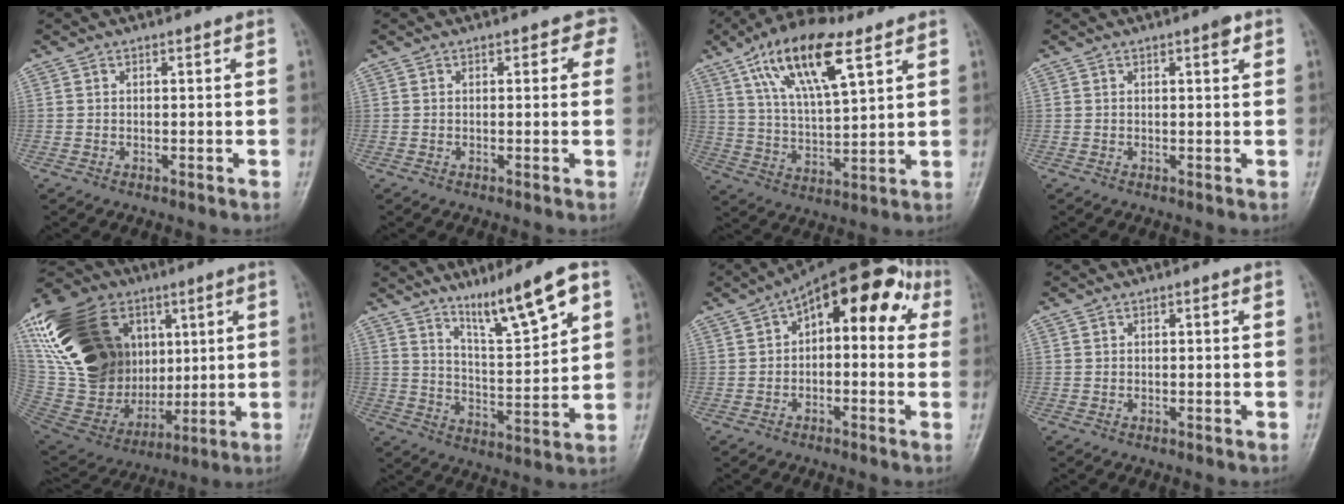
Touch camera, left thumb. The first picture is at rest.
{"total": 2.7, "force": [1.1, 1.8, 1.7], "torque": [0.012, 0.002, 0.003]}
{"total": 16.3, "force": [8.6, 6.0, 12.6], "torque": [-0.207, -0.021, 0.156]}
{"total": 1.3, "force": [0.8, 0.3, 1.0], "torque": [-0.012, -0.003, 0.009]}
{"total": 32.3, "force": [8.2, 23.4, 20.8], "torque": [-0.407, 0.009, 0.167]}
{"total": 12.2, "force": [7.8, 1.5, 9.3], "torque": [-0.149, -0.047, 0.140]}
{"total": 13.3, "force": [3.6, 6.9, 10.8], "torque": [-0.108, 0.044, 0.039]}
{"total": 0.0}